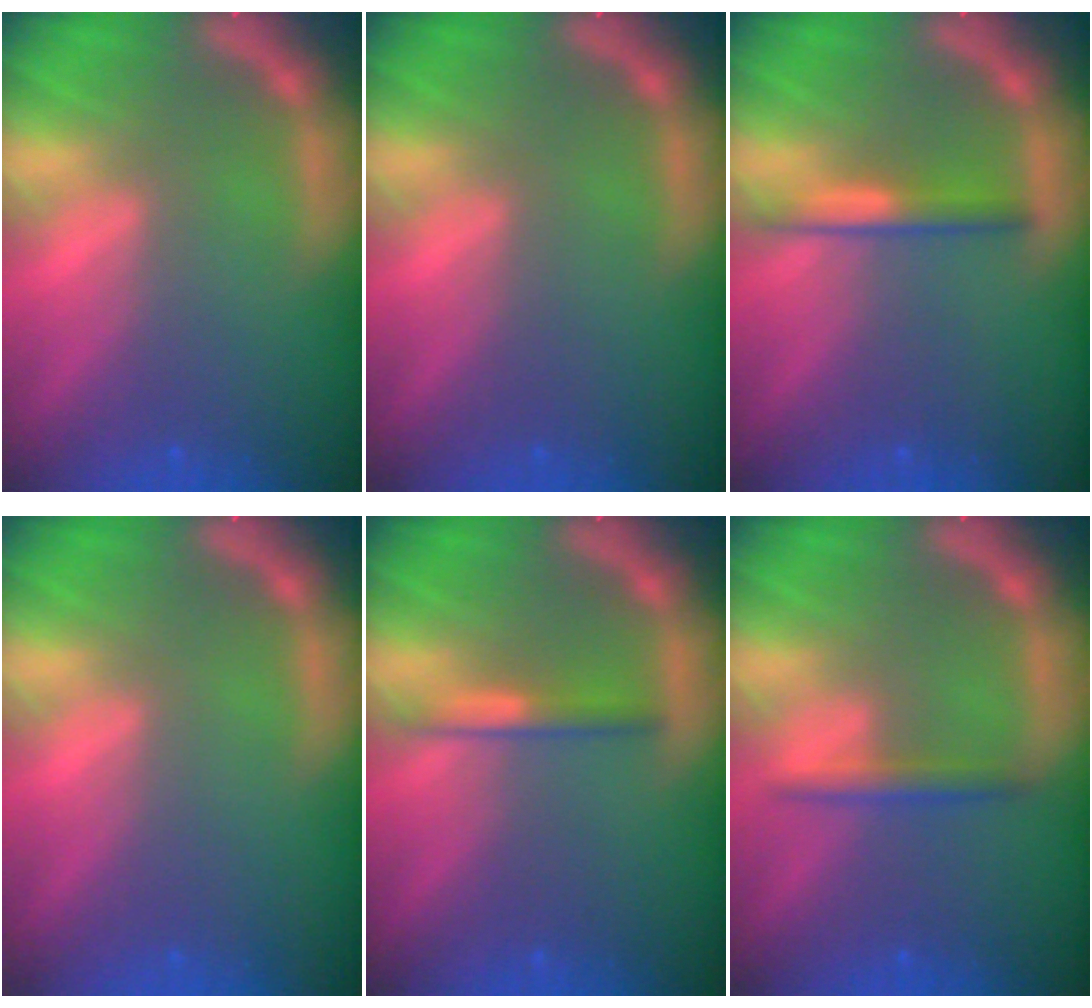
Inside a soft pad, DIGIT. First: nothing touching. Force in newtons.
{"total": 0.0}
{"total": 2.4}
{"total": 0.0}
{"total": 2.0}
{"total": 1.9}